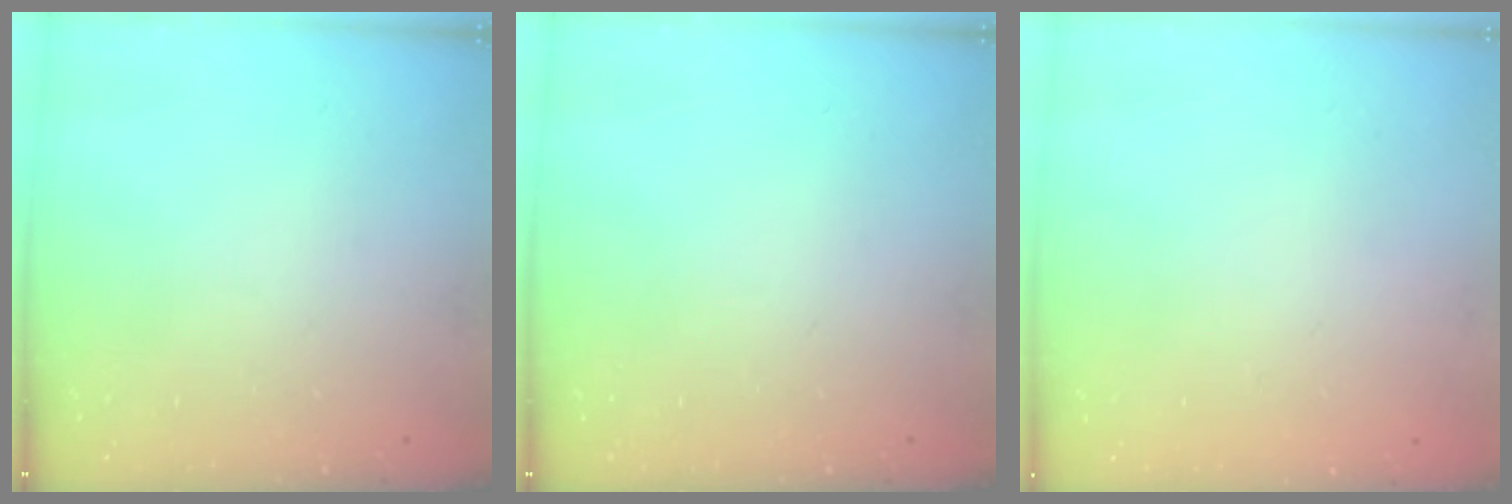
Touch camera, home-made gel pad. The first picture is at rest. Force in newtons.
{"total": 0.0}
{"total": 1.6, "press": 1.6, "slide": 0.2}